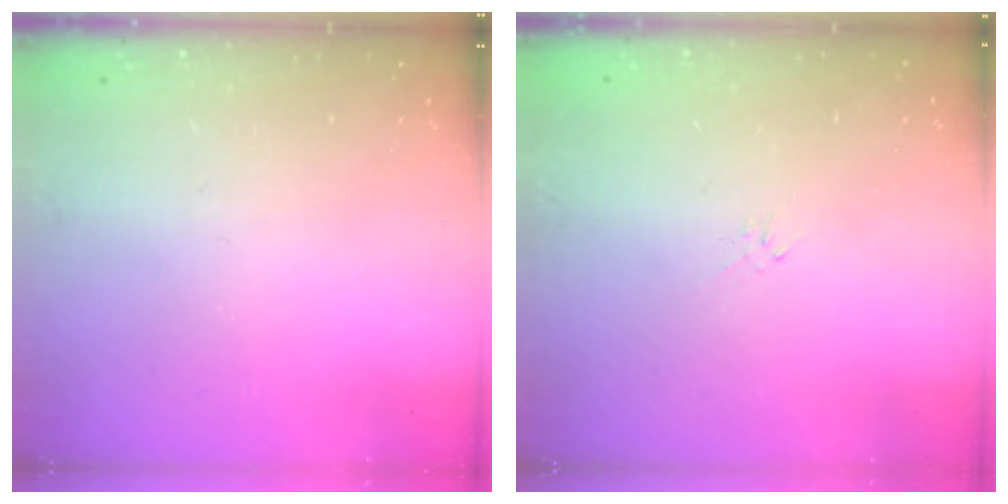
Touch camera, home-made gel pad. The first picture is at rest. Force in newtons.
{"total": 0.7, "press": 0.5, "slide": 0.4}